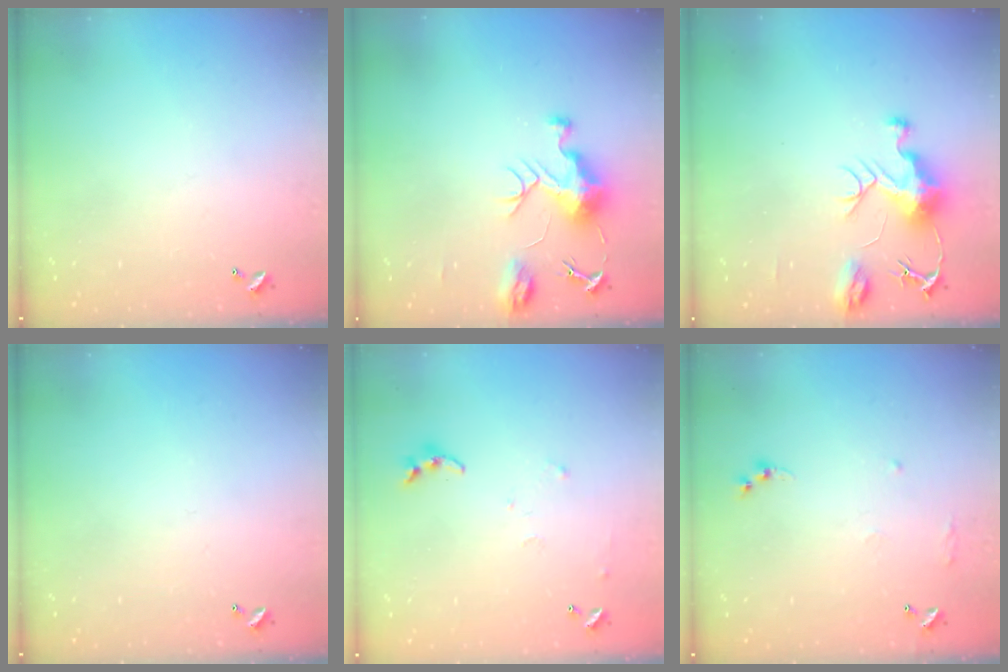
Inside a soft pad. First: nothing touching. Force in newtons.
{"total": 9.1, "press": 9.1, "slide": 0.7}
{"total": 9.2, "press": 9.2, "slide": 1.0}
{"total": 0.0}
{"total": 7.5, "press": 7.5, "slide": 0.6}
{"total": 7.5, "press": 7.4, "slide": 0.8}